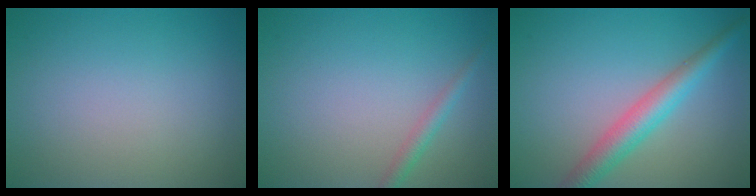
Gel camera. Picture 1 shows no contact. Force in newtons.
{"total": 1.5, "press": 1.5, "slide": 0.0}
{"total": 4.0, "press": 4.0, "slide": 0.0}